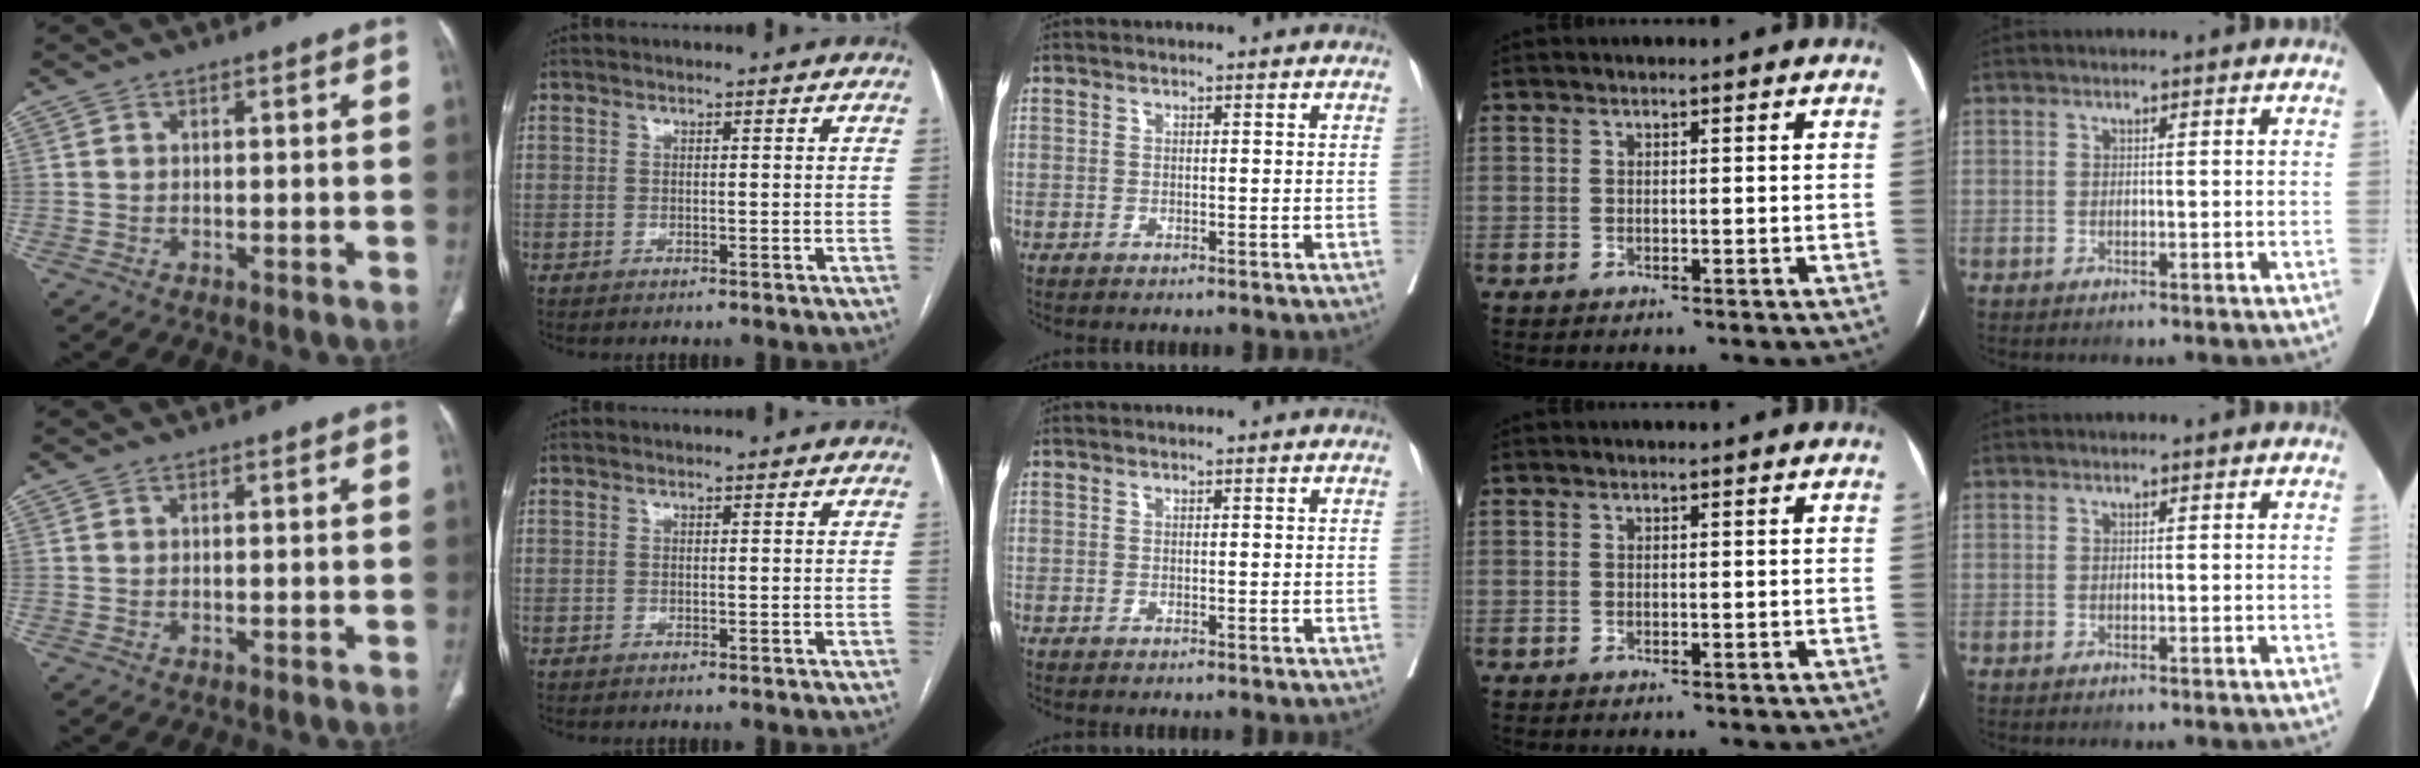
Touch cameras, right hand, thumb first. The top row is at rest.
{}